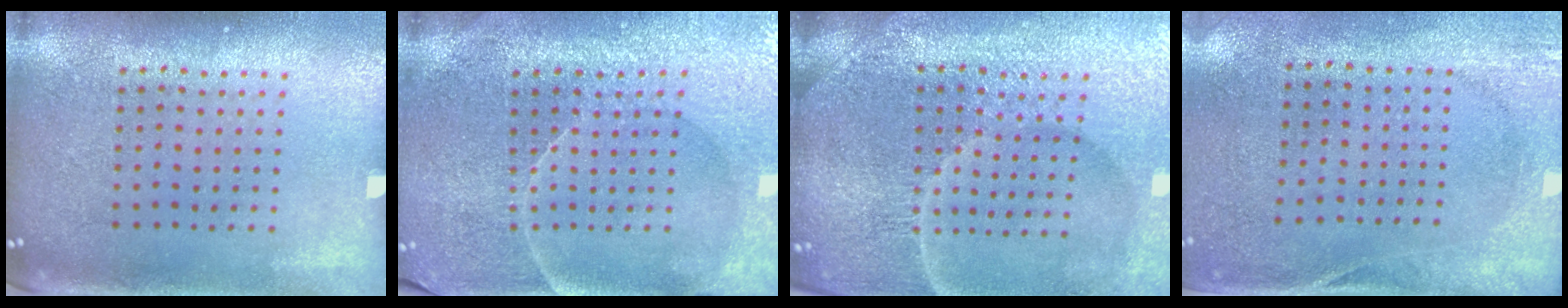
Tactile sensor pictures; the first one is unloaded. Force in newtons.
{"total": 3.7, "press": 3.6, "slide": 1.0}
{"total": 5.8, "press": 5.3, "slide": 2.3}
{"total": 2.7, "press": 2.1, "slide": 1.7}